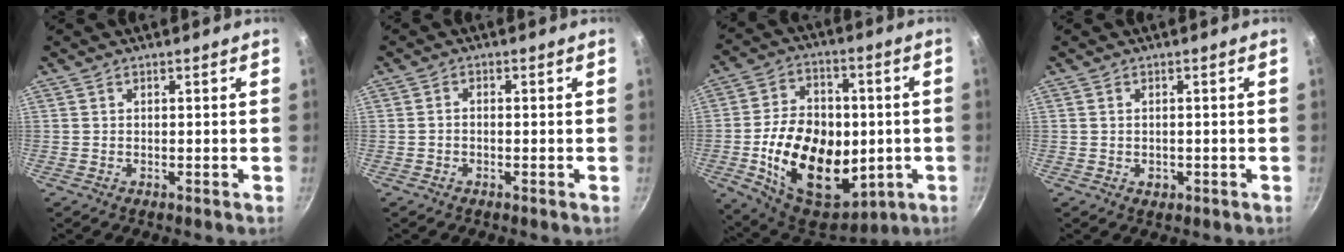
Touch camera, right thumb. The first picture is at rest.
{"total": 1.2, "force": [-0.5, 0.8, 0.8], "torque": [-0.014, 0.010, -0.011]}
{"total": 24.7, "force": [-3.3, 16.7, 17.9], "torque": [-0.261, 0.014, -0.036]}
{"total": 1.7, "force": [-0.4, 1.3, 1.0], "torque": [-0.012, 0.000, -0.005]}